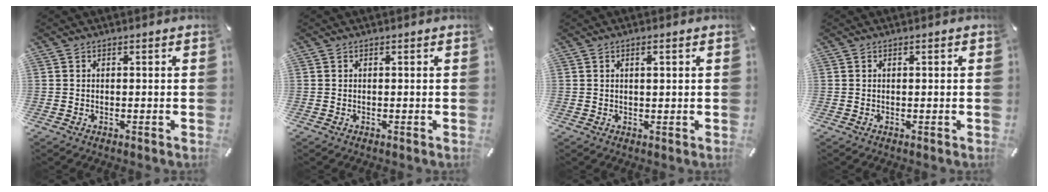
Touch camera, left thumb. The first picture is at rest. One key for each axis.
{"total": 0.0}
{"total": 1.6, "fx": 0.5, "fy": 0.5, "fz": 1.4, "tx": -0.029, "ty": 0.003, "tz": 0.007}
{"total": 0.0}